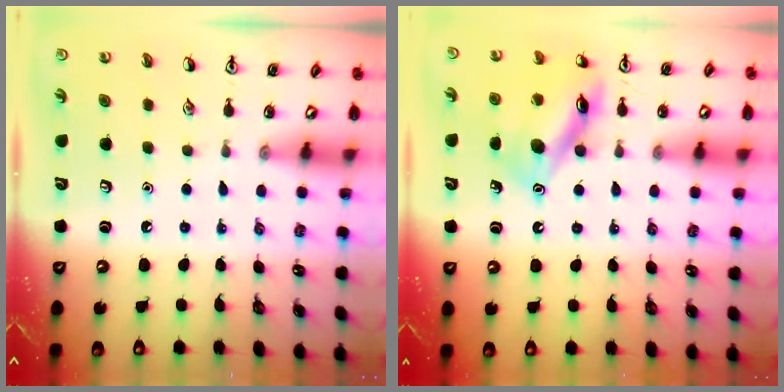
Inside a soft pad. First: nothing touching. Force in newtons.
{"total": 13.4, "press": 13.3, "slide": 1.1}